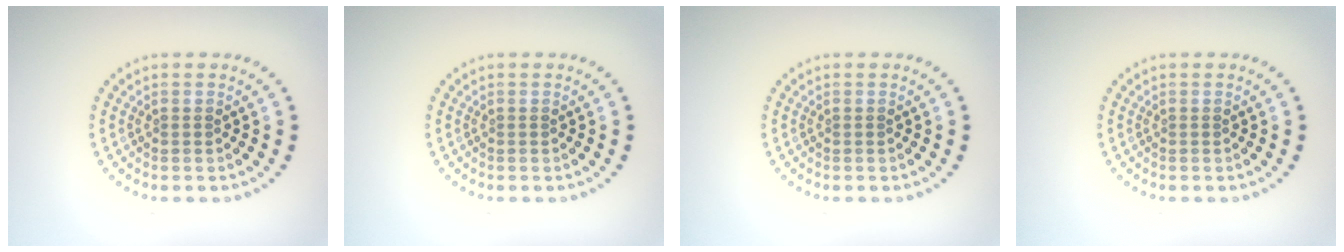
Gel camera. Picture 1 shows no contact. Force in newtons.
{"total": 0.0}
{"total": 0.0}
{"total": 0.0}